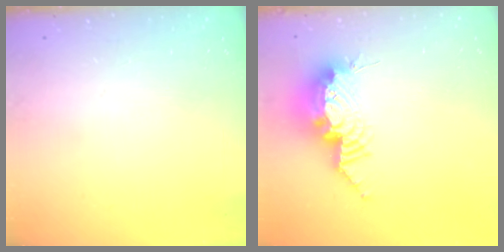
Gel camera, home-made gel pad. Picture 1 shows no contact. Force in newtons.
{"total": 15.1, "press": 15.0, "slide": 1.7}